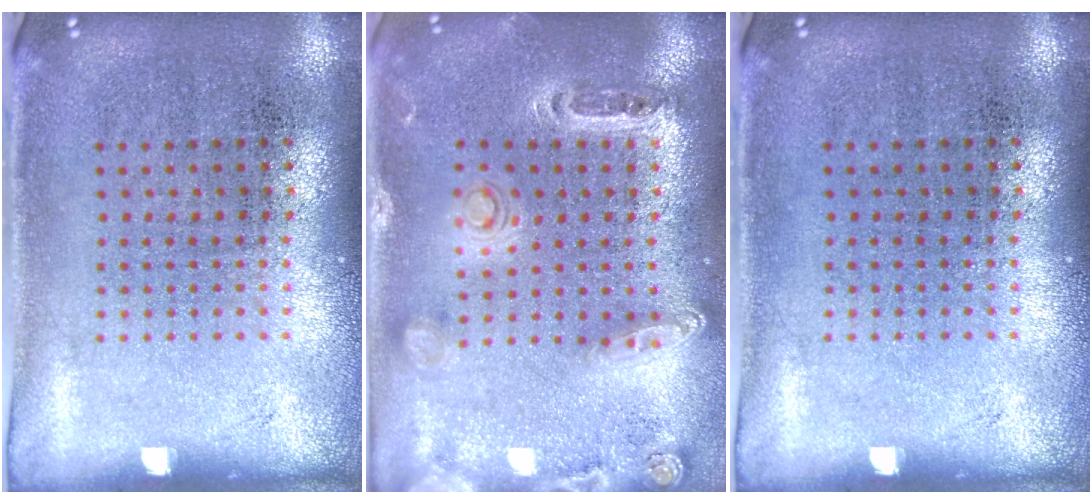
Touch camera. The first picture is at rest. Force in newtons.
{"total": 1.3, "press": 1.3, "slide": 0.2}
{"total": 0.0}